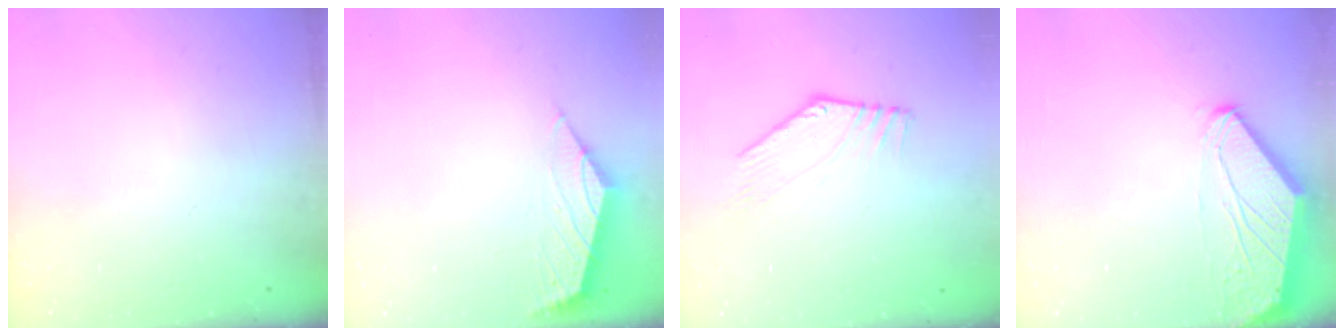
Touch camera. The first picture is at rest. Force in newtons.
{"total": 2.1, "press": 2.0, "slide": 0.6}
{"total": 2.8, "press": 2.8, "slide": 0.2}
{"total": 0.0}